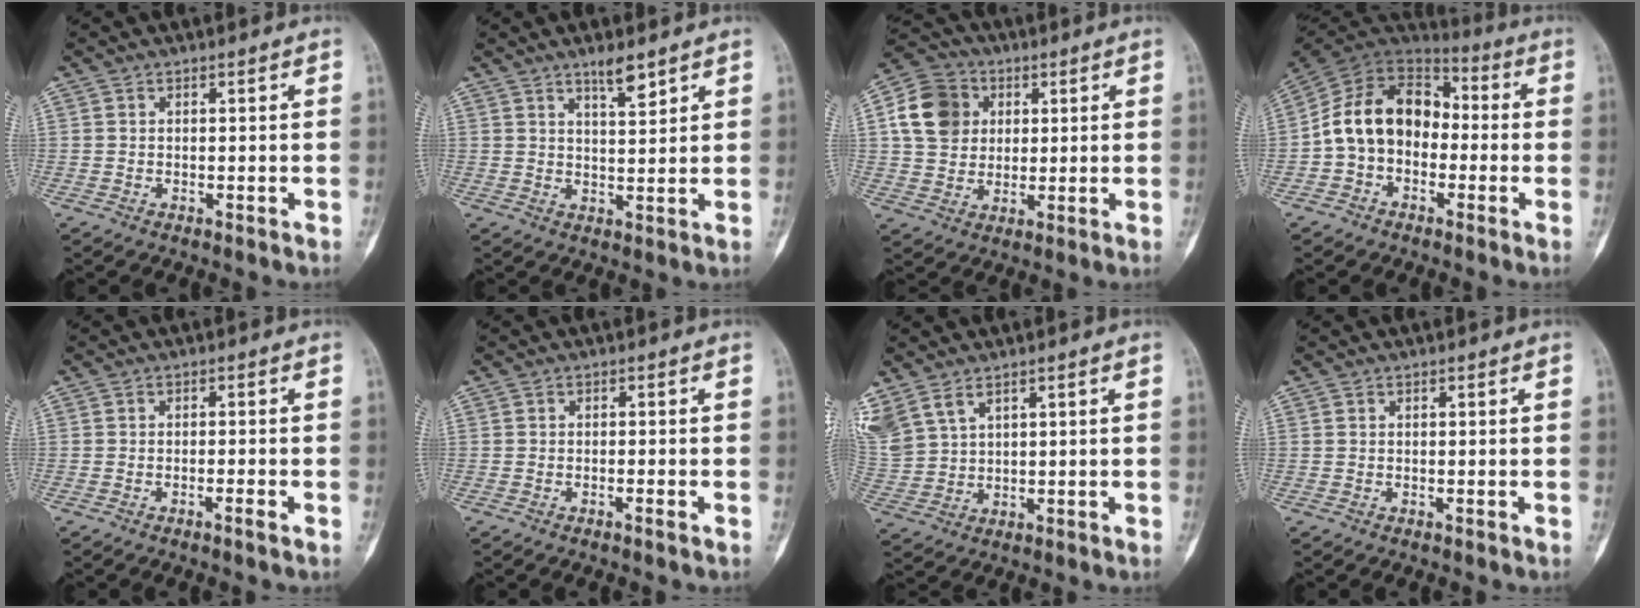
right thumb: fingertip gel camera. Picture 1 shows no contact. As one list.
[{"total": 8.1, "force": [4.5, 1.7, 6.5], "torque": [-0.107, -0.021, 0.079]}, {"total": 12.0, "force": [3.5, 9.9, 5.7], "torque": [-0.082, -0.002, 0.062]}, {"total": 14.7, "force": [-1.6, 11.1, 9.5], "torque": [-0.140, 0.052, -0.044]}, {"total": 1.6, "force": [-1.0, -0.1, 1.2], "torque": [-0.025, 0.005, -0.020]}, {"total": 1.1, "force": [-0.7, 0.0, 0.9], "torque": [-0.020, 0.004, -0.012]}, {"total": 9.4, "force": [5.6, 5.5, 5.1], "torque": [-0.127, -0.007, 0.133]}, {"total": 0.0}]